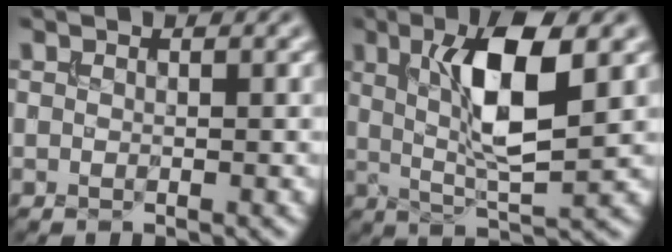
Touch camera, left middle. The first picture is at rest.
{"total": 7.6, "force": [1.7, 2.1, 7.1], "torque": [-0.122, -0.001, 0.034]}